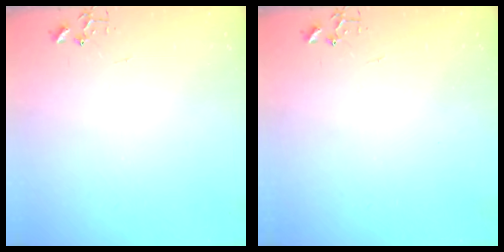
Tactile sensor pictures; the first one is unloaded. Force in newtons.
{"total": 0.0}